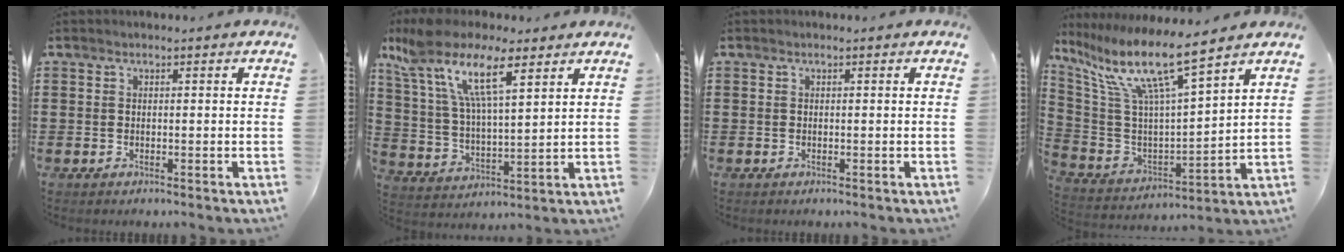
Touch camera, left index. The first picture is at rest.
{"total": 12.3, "force": [7.6, 3.7, 8.9], "torque": [-0.205, -0.024, 0.134]}
{"total": 0.0}
{"total": 12.1, "force": [8.2, 1.7, 8.7], "torque": [-0.194, -0.047, 0.135]}